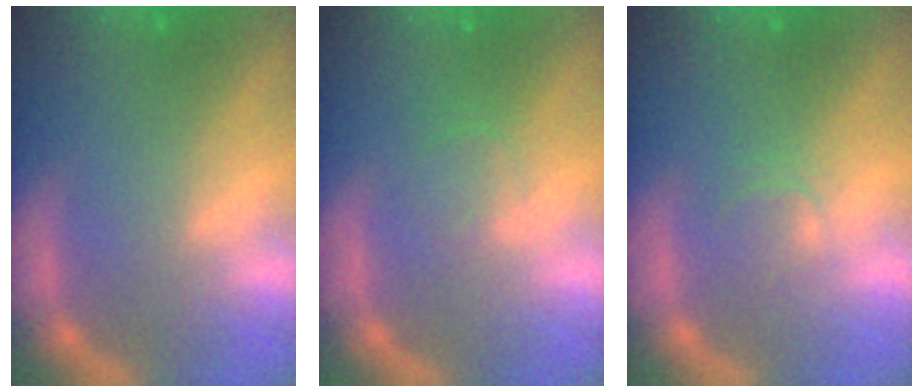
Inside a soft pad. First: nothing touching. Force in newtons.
{"total": 1.4}
{"total": 1.4}